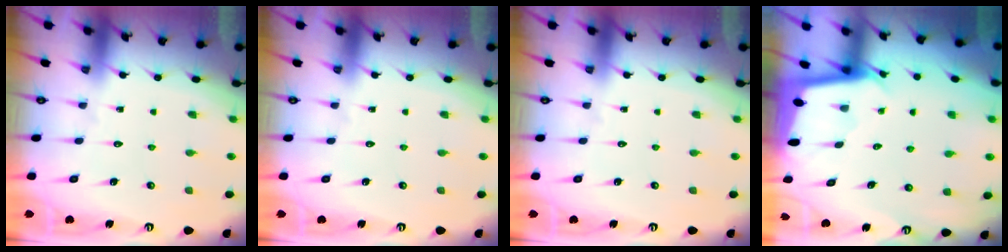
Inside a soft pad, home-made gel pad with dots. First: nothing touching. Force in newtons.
{"total": 0.0}
{"total": 0.0}
{"total": 1.9, "press": 1.9, "slide": 0.1}